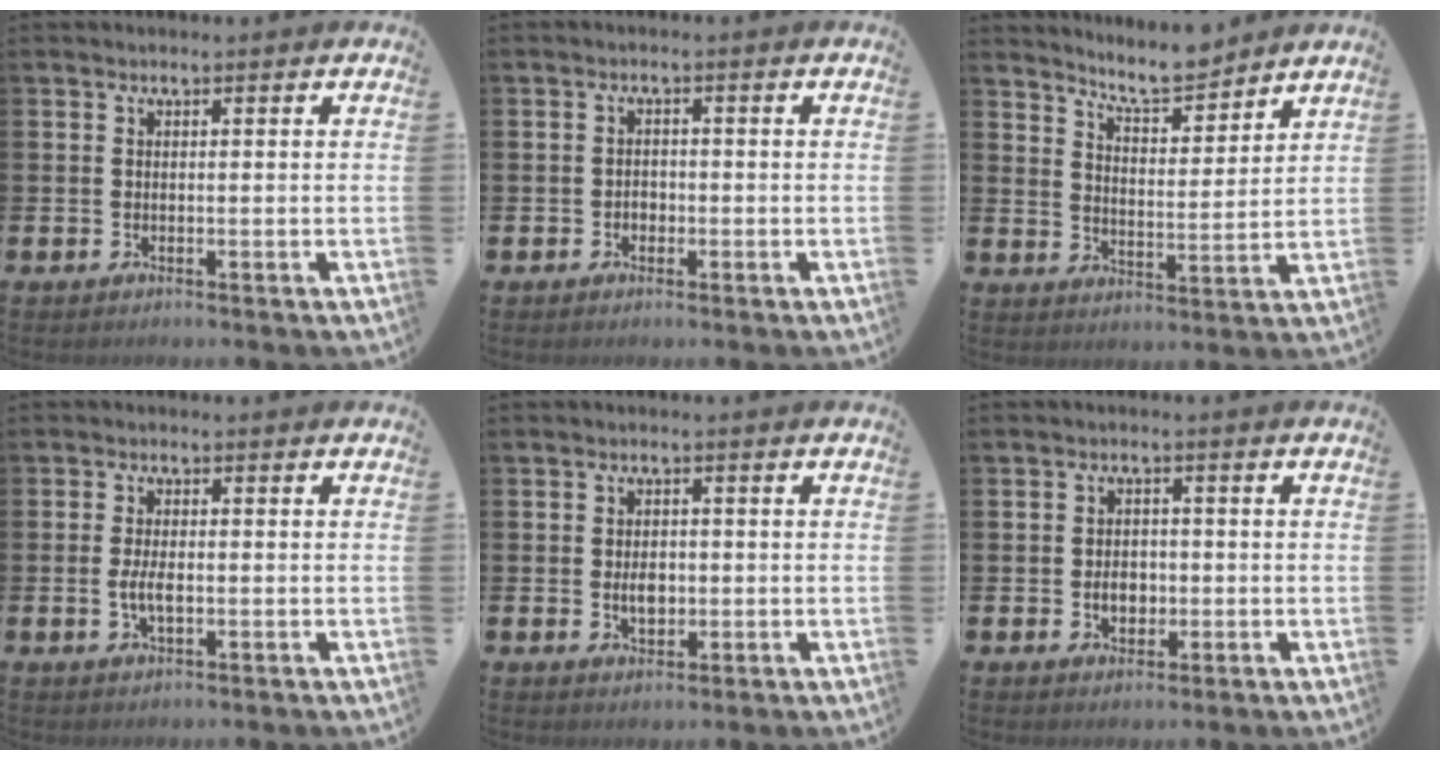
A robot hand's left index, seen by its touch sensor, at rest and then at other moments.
{"total": 1.4, "force": [-0.5, 1.2, 0.5], "torque": [-0.010, 0.004, -0.012]}
{"total": 6.8, "force": [6.6, 0.8, 1.4], "torque": [-0.043, -0.037, 0.121]}
{"total": 3.2, "force": [-0.3, 1.4, 2.8], "torque": [-0.057, -0.002, -0.009]}
{"total": 3.2, "force": [-0.1, 2.2, 2.3], "torque": [-0.028, 0.000, -0.007]}
{"total": 3.2, "force": [-0.5, 2.4, 2.1], "torque": [-0.025, -0.003, -0.017]}